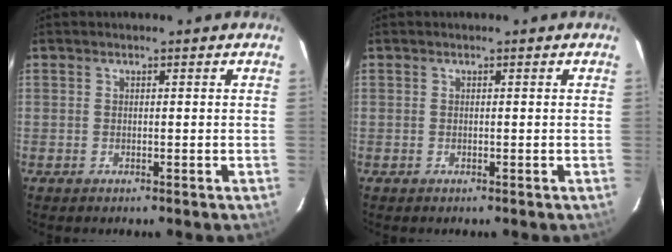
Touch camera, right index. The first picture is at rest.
{"total": 0.0}